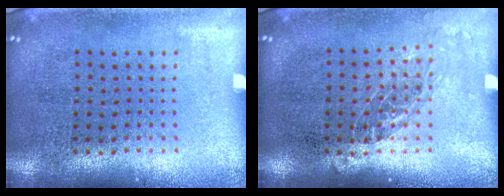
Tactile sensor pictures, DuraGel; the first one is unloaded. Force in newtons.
{"total": 1.0, "press": 0.9, "slide": 0.5}